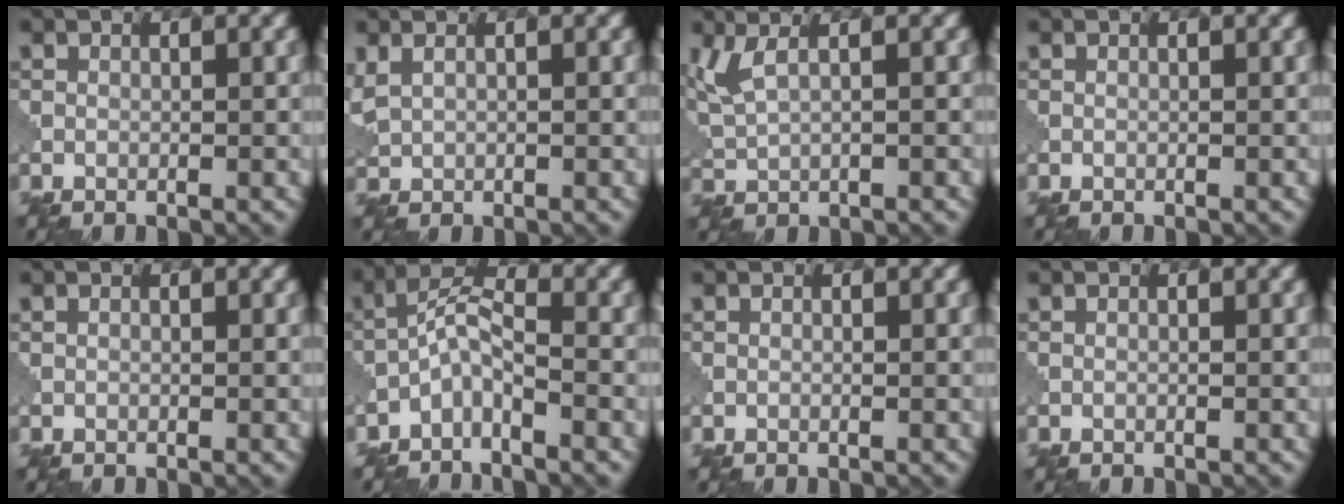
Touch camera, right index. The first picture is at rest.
{"total": 1.8, "force": [1.1, 0.9, 1.2], "torque": [-0.033, 0.007, 0.028]}
{"total": 4.4, "force": [2.2, 1.7, 3.4], "torque": [-0.084, 0.014, 0.038]}
{"total": 0.0}
{"total": 0.0}
{"total": 3.3, "force": [-2.2, 0.9, 2.3], "torque": [-0.045, 0.013, -0.054]}
{"total": 0.0}
{"total": 0.0}